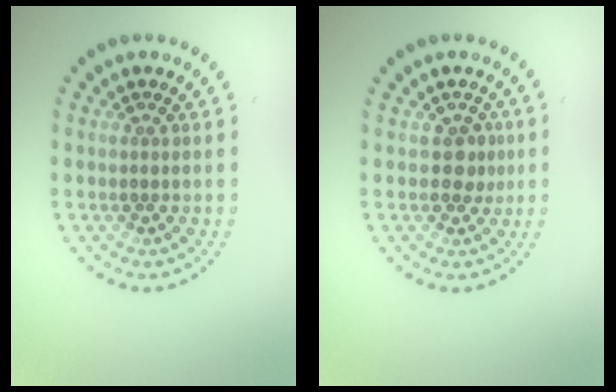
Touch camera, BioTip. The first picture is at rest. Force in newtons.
{"total": 1.7, "press": 1.6, "slide": 0.7}